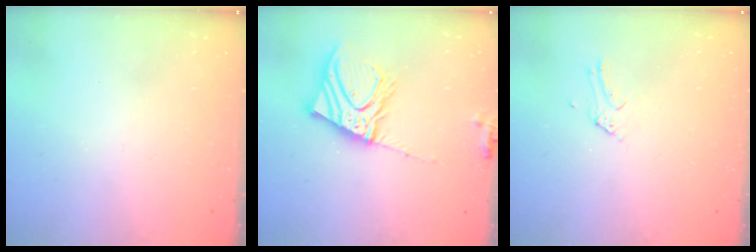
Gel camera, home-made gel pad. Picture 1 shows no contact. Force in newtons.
{"total": 15.9, "press": 15.6, "slide": 3.0}
{"total": 2.9, "press": 2.9, "slide": 0.3}